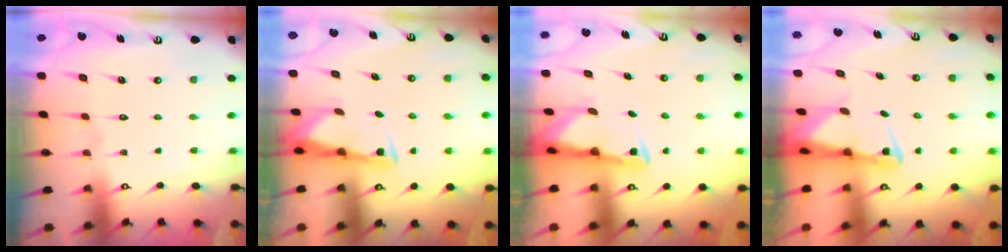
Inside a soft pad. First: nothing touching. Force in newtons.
{"total": 3.1, "press": 3.1, "slide": 0.5}
{"total": 3.0, "press": 2.9, "slide": 0.6}
{"total": 2.5, "press": 2.4, "slide": 0.5}